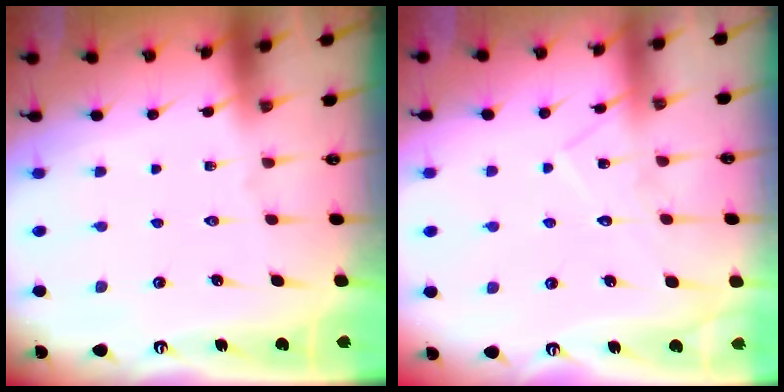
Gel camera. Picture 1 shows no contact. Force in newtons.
{"total": 8.7, "press": 8.7, "slide": 0.5}